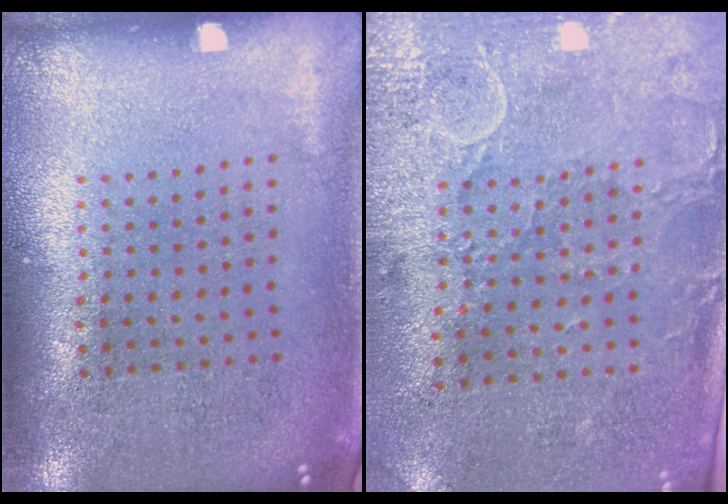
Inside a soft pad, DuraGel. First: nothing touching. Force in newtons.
{"total": 3.0, "press": 2.5, "slide": 1.6}